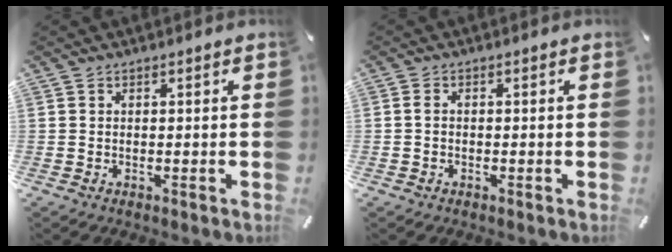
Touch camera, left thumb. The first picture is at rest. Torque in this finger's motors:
{"motor_torque": [-0.05, -0.04, -0.01, 0.08, 0.02]}